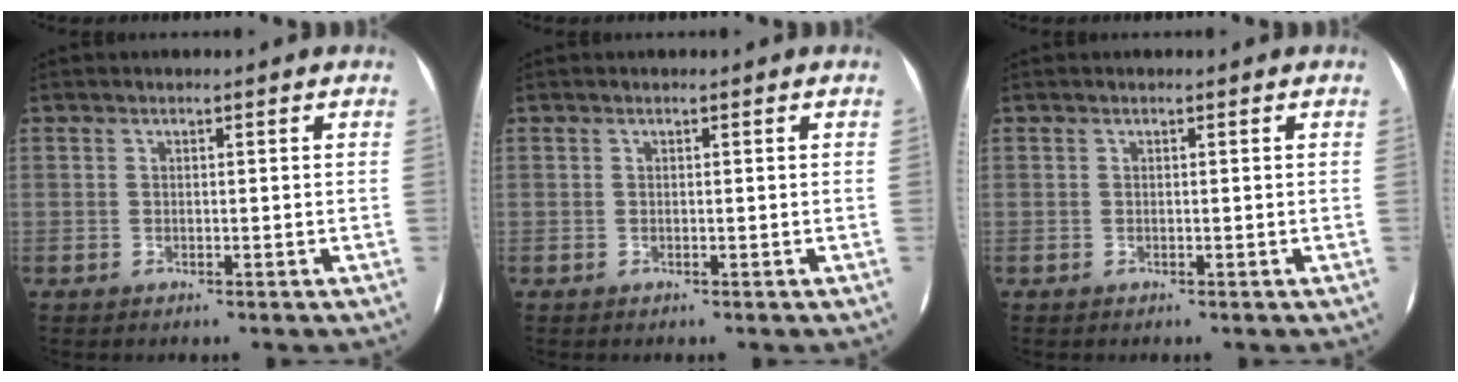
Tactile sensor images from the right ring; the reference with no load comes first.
{"total": 0.0}
{"total": 0.0}